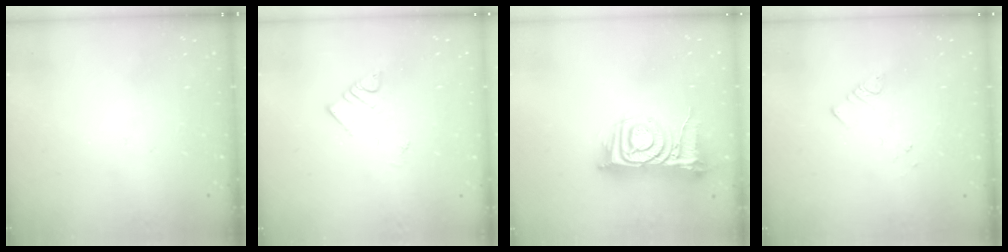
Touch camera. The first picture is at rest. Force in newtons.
{"total": 3.6, "press": 3.6, "slide": 0.6}
{"total": 12.8, "press": 12.7, "slide": 1.6}
{"total": 4.0, "press": 3.9, "slide": 0.5}